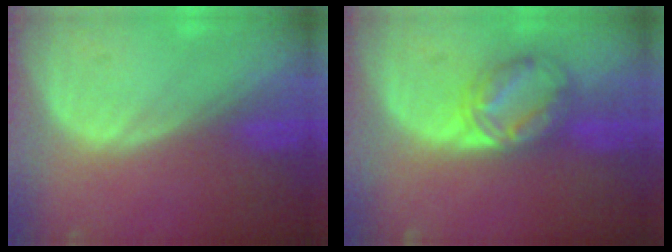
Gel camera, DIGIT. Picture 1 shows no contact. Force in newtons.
{"total": 6.3, "press": 6.3, "slide": 0.3}